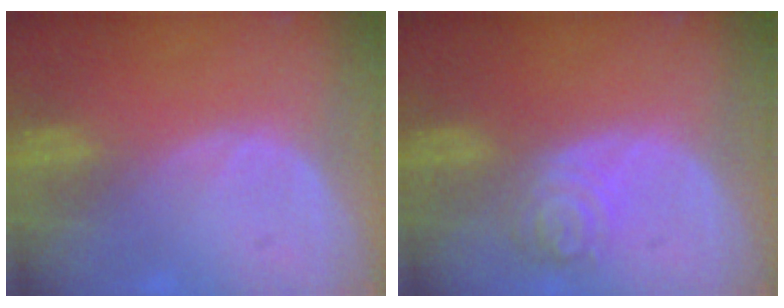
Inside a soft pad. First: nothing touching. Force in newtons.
{"total": 4.6, "press": 4.2, "slide": 1.8}